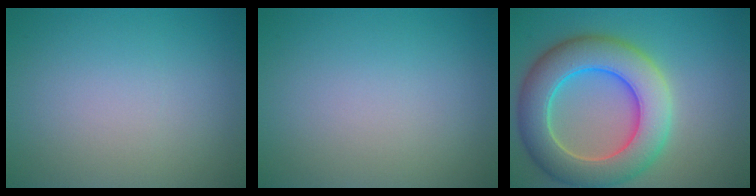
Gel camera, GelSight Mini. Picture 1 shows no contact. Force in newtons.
{"total": 0.0}
{"total": 9.2, "press": 9.2, "slide": 0.6}